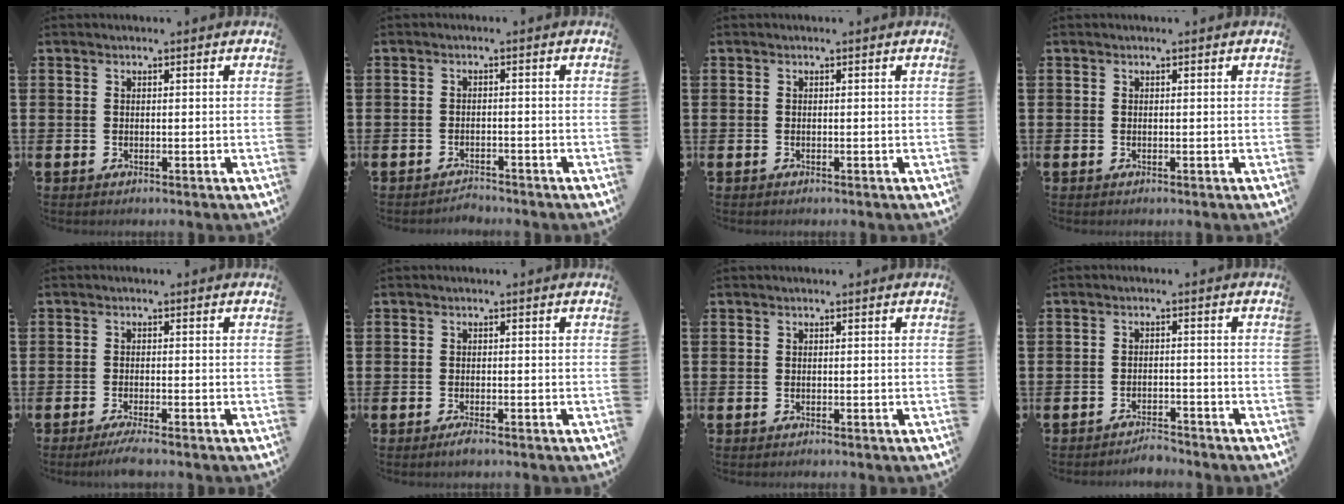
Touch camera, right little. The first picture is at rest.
{"total": 1.5, "force": [-1.5, 0.1, 0.0], "torque": [-0.004, 0.004, -0.032]}
{"total": 0.0}
{"total": 0.0}
{"total": 2.1, "force": [-1.5, 0.1, 1.5], "torque": [-0.024, 0.002, -0.027]}
{"total": 1.3, "force": [-0.8, 0.3, 0.9], "torque": [-0.010, -0.004, -0.018]}
{"total": 0.0}
{"total": 2.2, "force": [-2.2, 0.2, 0.1], "torque": [-0.009, 0.005, -0.048]}